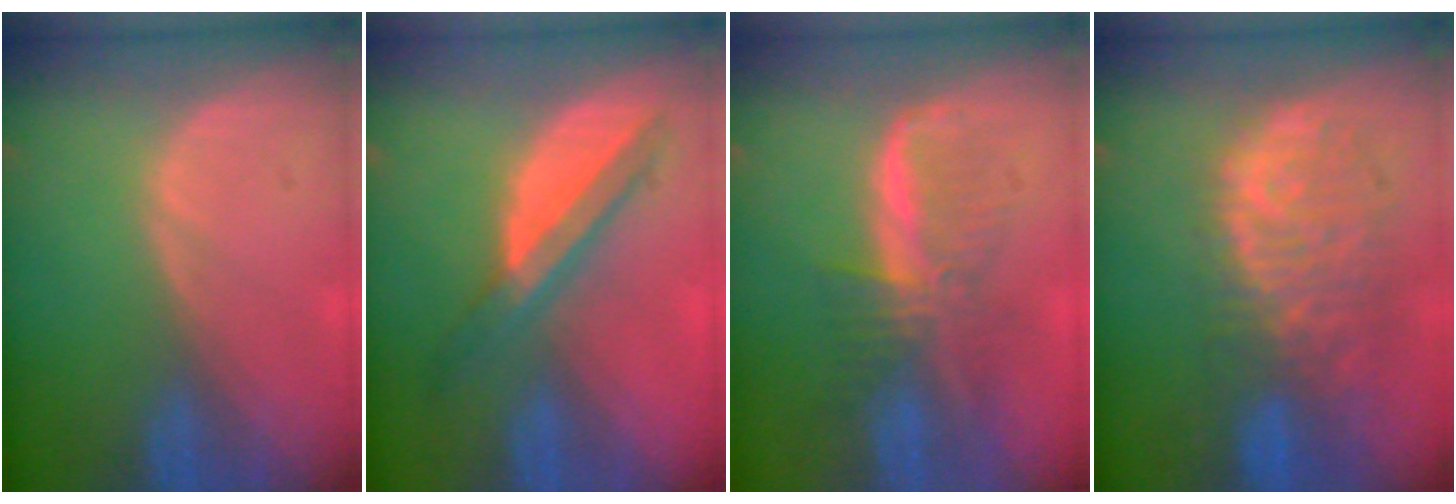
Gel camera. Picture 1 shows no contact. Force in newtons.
{"total": 5.7, "press": 5.6, "slide": 1.4}
{"total": 6.6, "press": 6.3, "slide": 2.1}
{"total": 11.2, "press": 9.6, "slide": 5.9}